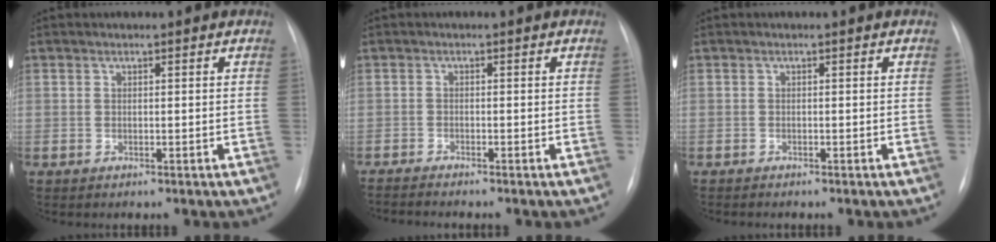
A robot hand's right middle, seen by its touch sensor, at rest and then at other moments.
{"total": 4.2, "force": [-3.8, -0.4, 1.8], "torque": [-0.023, -0.009, -0.060]}
{"total": 0.8, "force": [-0.7, 0.0, 0.3], "torque": [-0.006, -0.002, -0.012]}